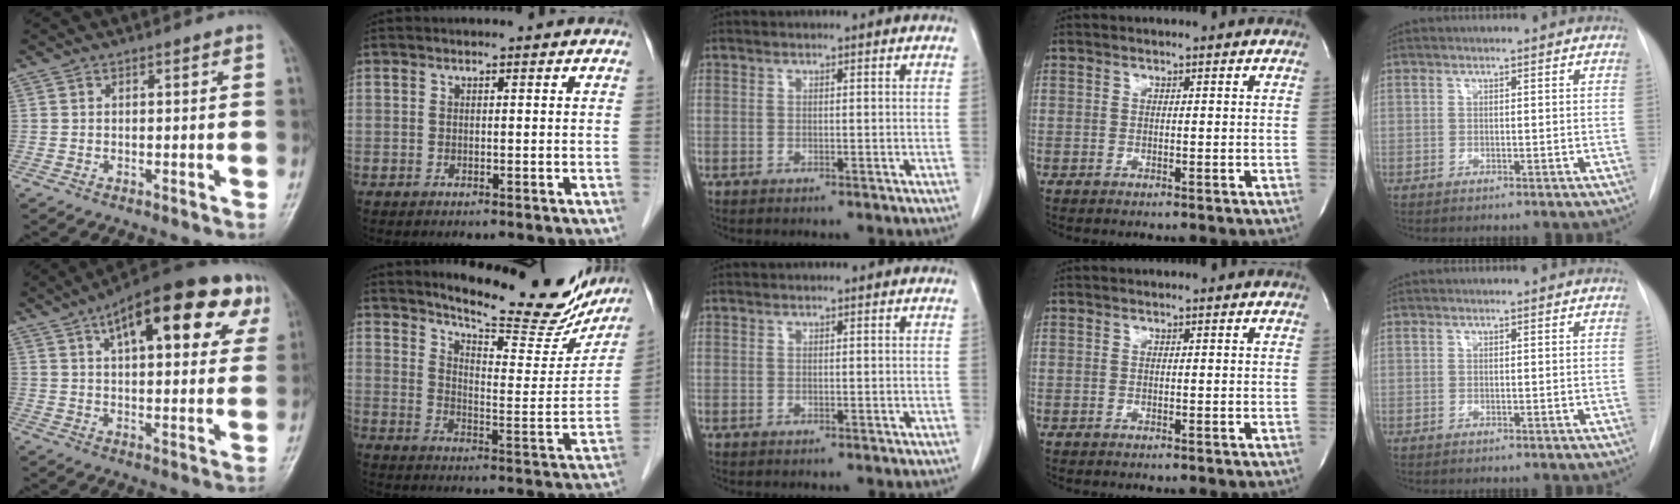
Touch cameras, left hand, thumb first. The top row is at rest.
{"thumb": {"total": 23.5, "force": [10.5, 9.4, 18.8], "torque": [-0.239, 0.010, 0.145]}, "index": {"total": 20.3, "force": [17.8, 4.5, 8.5], "torque": [-0.113, -0.047, 0.229]}}